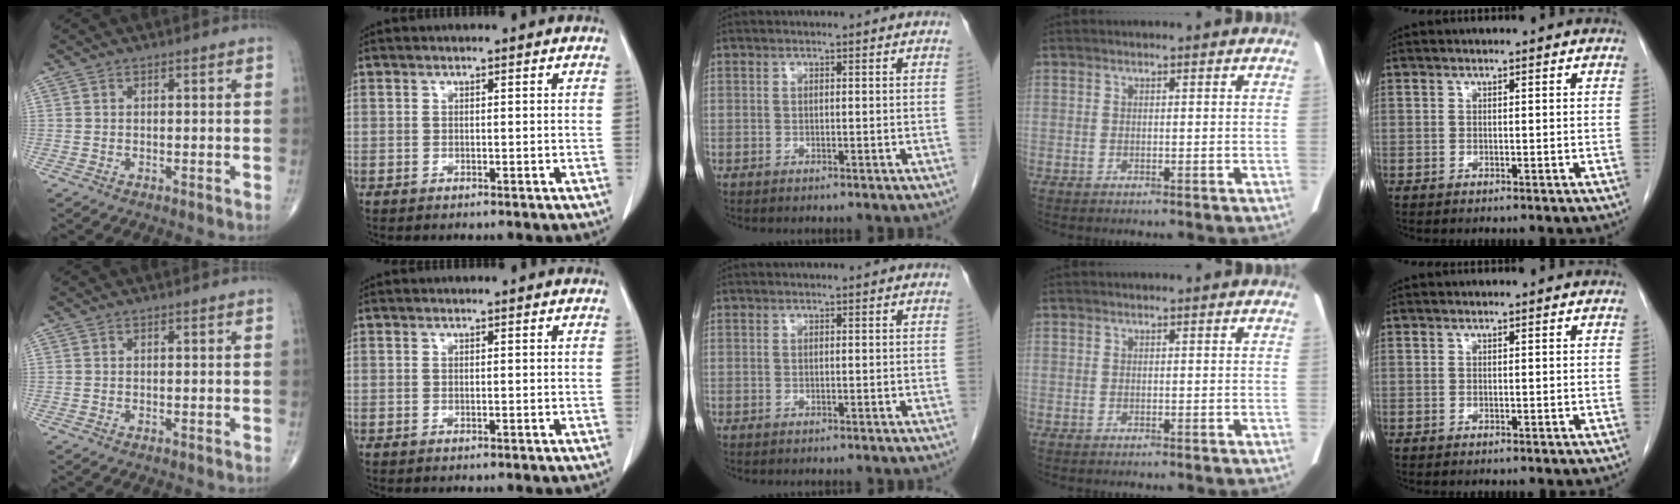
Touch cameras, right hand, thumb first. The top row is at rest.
{}